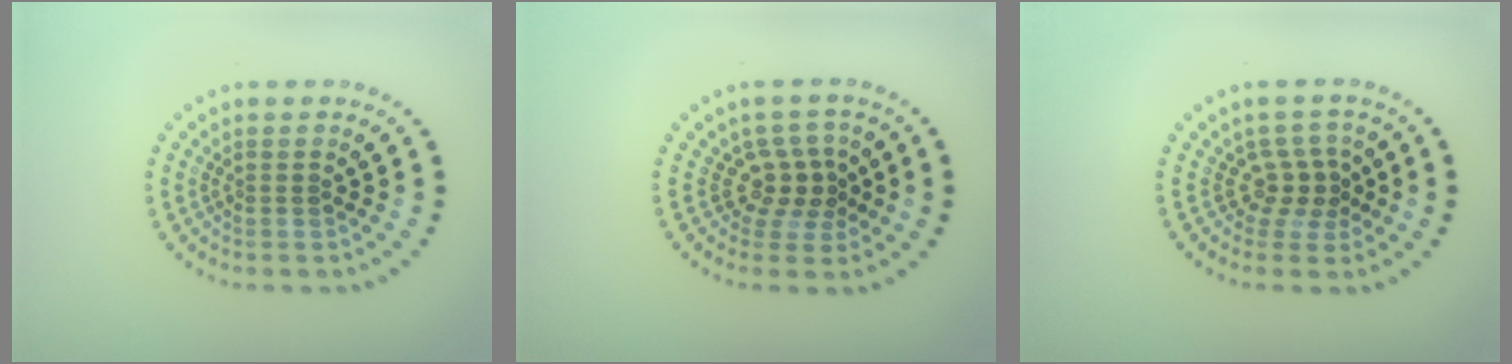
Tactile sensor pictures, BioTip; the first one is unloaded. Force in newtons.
{"total": 2.8, "press": 2.1, "slide": 1.9}
{"total": 2.5, "press": 1.8, "slide": 1.8}